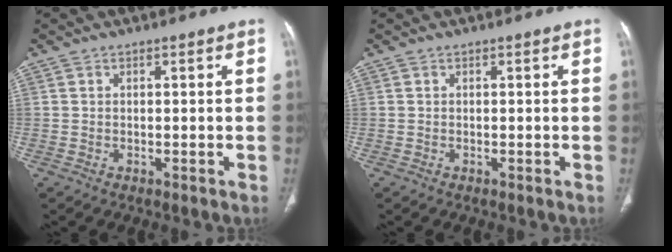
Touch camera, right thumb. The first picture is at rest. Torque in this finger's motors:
{"motor_torque": [0.45, 0.40, 0.58, -0.12, -0.05]}